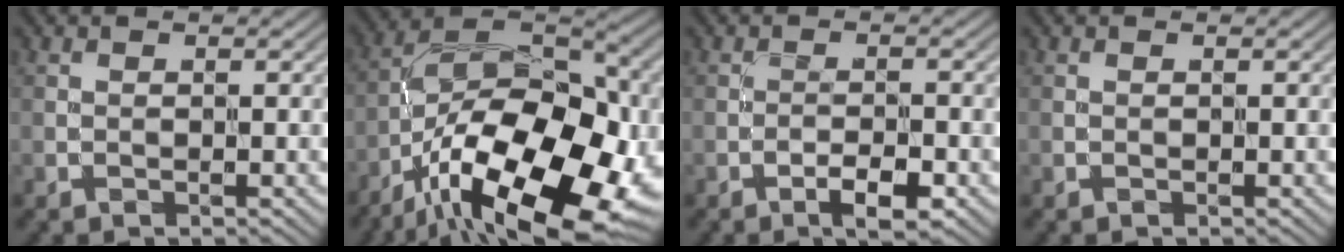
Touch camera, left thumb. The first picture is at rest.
{"total": 20.1, "force": [-9.3, 9.6, 15.0], "torque": [-0.245, -0.011, -0.153]}
{"total": 3.1, "force": [-1.8, 0.9, 2.4], "torque": [-0.041, 0.004, -0.032]}
{"total": 0.0}